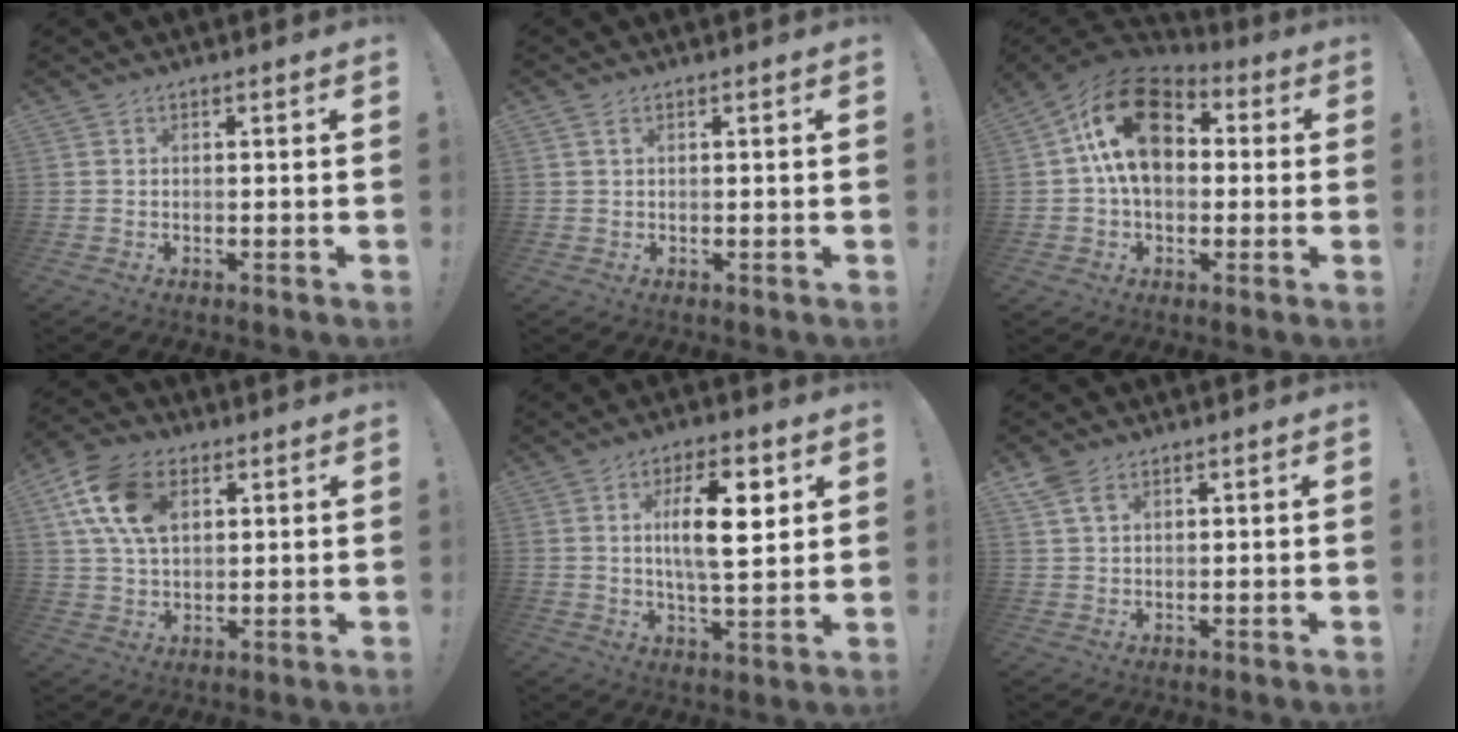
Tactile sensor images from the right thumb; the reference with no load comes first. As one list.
[{"total": 1.6, "force": [0.7, 0.8, 1.2], "torque": [-0.022, 0.002, 0.013]}, {"total": 19.4, "force": [4.2, 13.2, 13.6], "torque": [-0.230, 0.011, 0.076]}, {"total": 14.9, "force": [5.4, 9.6, 10.0], "torque": [-0.197, -0.002, 0.104]}, {"total": 12.9, "force": [3.3, 4.2, 11.8], "torque": [-0.185, -0.006, 0.046]}, {"total": 4.5, "force": [2.8, 2.3, 2.6], "torque": [-0.042, -0.012, 0.051]}]